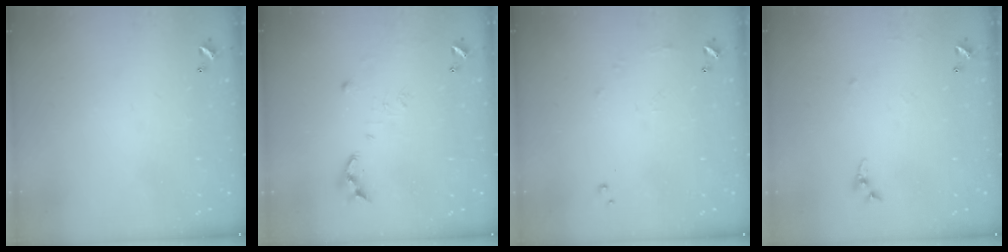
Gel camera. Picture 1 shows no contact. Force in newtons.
{"total": 7.0, "press": 7.0, "slide": 0.5}
{"total": 5.4, "press": 5.3, "slide": 0.6}
{"total": 5.3, "press": 5.2, "slide": 0.6}